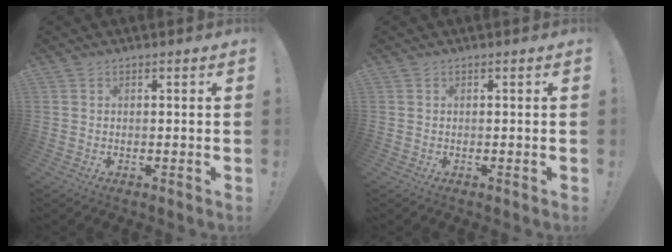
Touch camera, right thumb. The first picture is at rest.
{"total": 0.0}